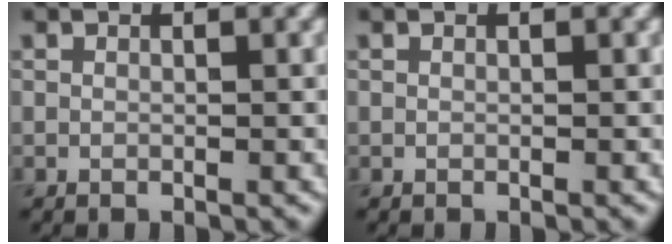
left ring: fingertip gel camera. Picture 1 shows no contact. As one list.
[{"total": 0.0}]